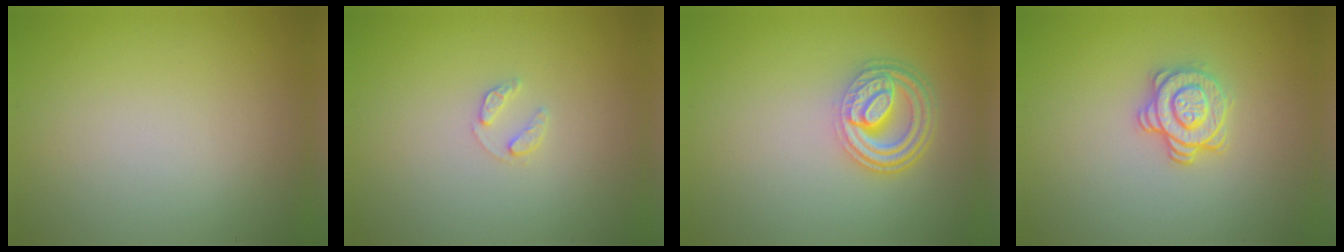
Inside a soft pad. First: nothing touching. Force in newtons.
{"total": 1.1, "press": 1.1, "slide": 0.2}
{"total": 4.6, "press": 3.5, "slide": 3.0}
{"total": 2.9, "press": 2.5, "slide": 1.4}